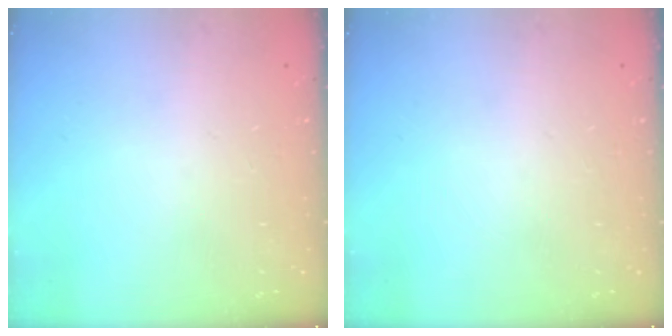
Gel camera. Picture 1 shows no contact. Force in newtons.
{"total": 0.0}